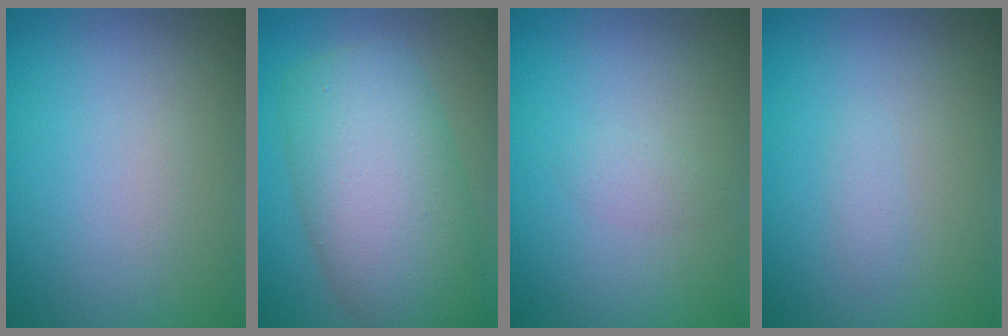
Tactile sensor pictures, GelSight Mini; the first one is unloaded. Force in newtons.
{"total": 10.3, "press": 10.3, "slide": 0.3}
{"total": 0.8, "press": 0.8, "slide": 0.0}
{"total": 0.6, "press": 0.6, "slide": 0.0}